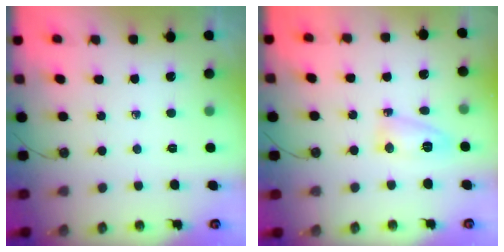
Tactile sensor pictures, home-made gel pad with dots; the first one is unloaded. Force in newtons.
{"total": 5.2, "press": 5.1, "slide": 1.1}